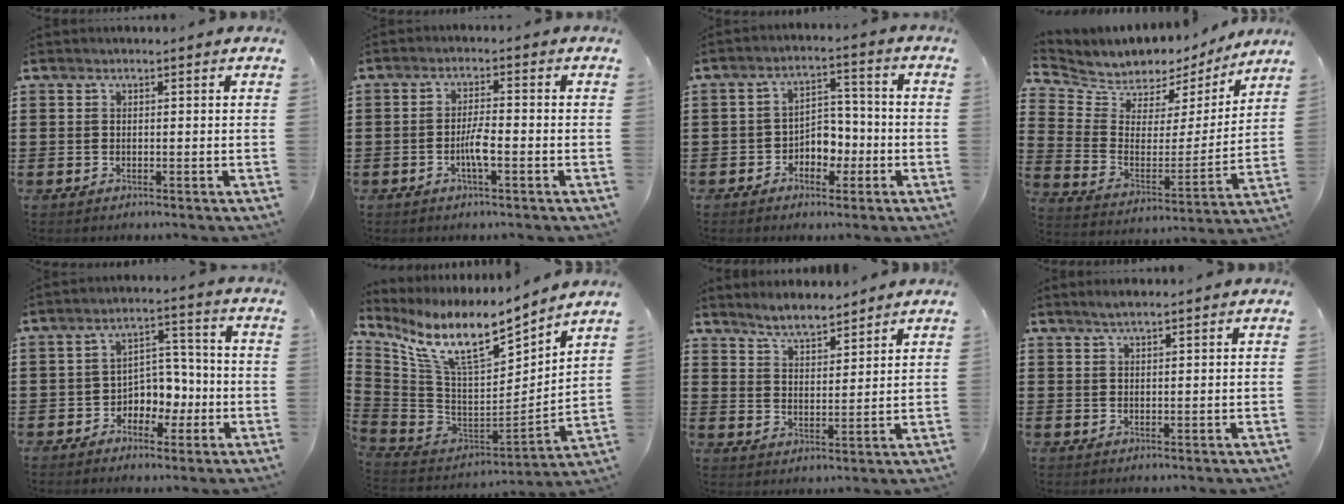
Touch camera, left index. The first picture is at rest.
{"total": 3.9, "force": [-1.3, 0.6, 3.6], "torque": [-0.077, -0.003, -0.027]}
{"total": 4.3, "force": [-2.2, 3.0, 2.1], "torque": [-0.045, 0.011, -0.047]}
{"total": 5.7, "force": [5.3, 2.1, -0.4], "torque": [-0.034, -0.052, 0.090]}
{"total": 5.2, "force": [-1.8, 4.3, 2.2], "torque": [-0.044, 0.007, -0.038]}
{"total": 12.0, "force": [8.3, 2.5, 8.3], "torque": [-0.181, -0.060, 0.140]}
{"total": 4.7, "force": [4.5, 0.5, 0.9], "torque": [-0.033, -0.013, 0.084]}
{"total": 1.8, "force": [1.4, 0.2, 1.1], "torque": [-0.022, 0.002, 0.025]}